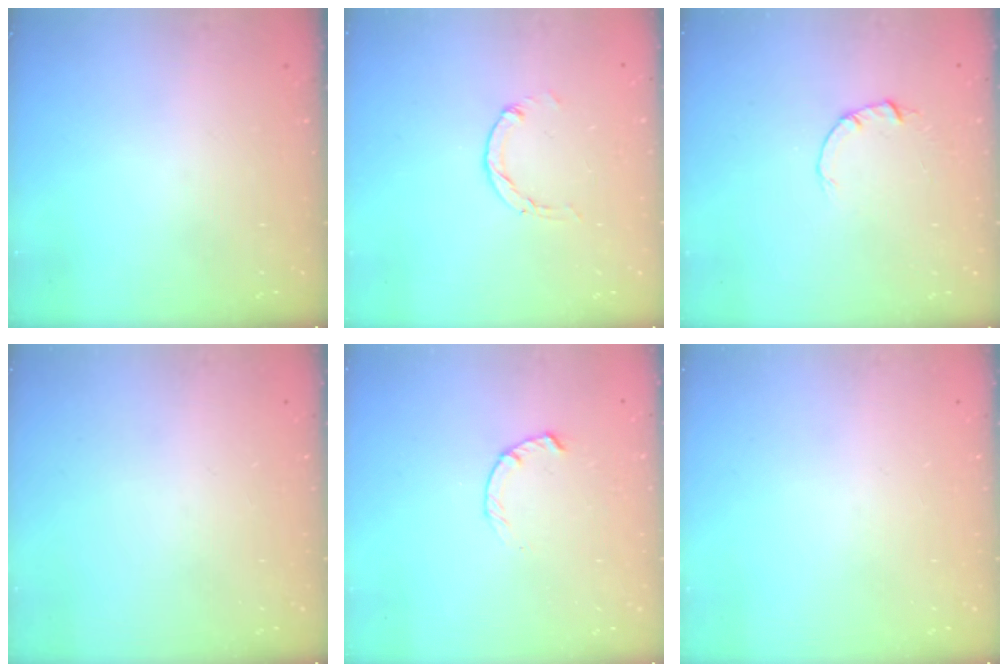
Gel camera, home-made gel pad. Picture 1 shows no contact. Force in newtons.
{"total": 1.1, "press": 1.1, "slide": 0.2}
{"total": 2.0, "press": 2.0, "slide": 0.3}
{"total": 0.0}
{"total": 1.8, "press": 1.8, "slide": 0.3}
{"total": 0.0}